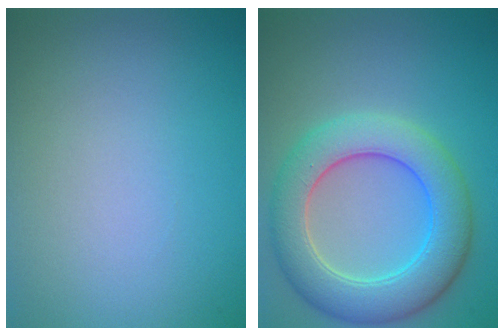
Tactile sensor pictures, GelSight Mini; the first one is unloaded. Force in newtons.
{"total": 7.0, "press": 7.0, "slide": 0.2}